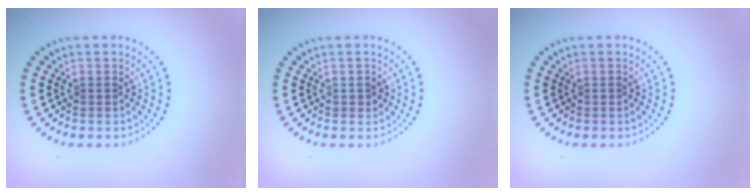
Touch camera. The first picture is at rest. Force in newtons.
{"total": 0.8, "press": 0.8, "slide": 0.1}
{"total": 0.0}